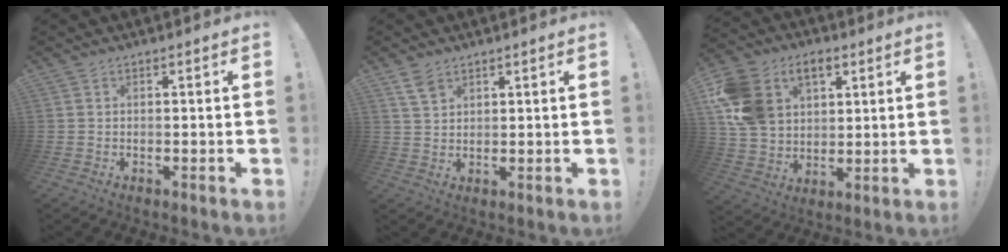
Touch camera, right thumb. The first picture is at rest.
{"total": 4.4, "force": [2.9, 2.4, 2.3], "torque": [-0.035, -0.014, 0.055]}
{"total": 17.8, "force": [7.2, 12.9, 9.9], "torque": [-0.189, -0.023, 0.141]}